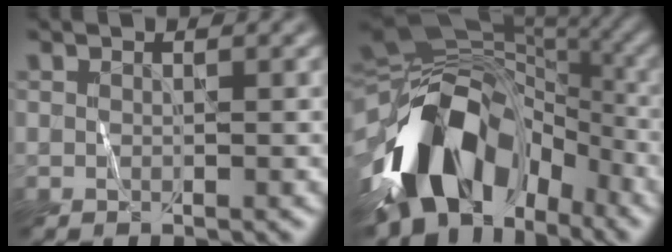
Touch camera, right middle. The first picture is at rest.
{"total": 14.5, "force": [-5.5, 9.2, 9.8], "torque": [-0.165, 0.011, -0.108]}